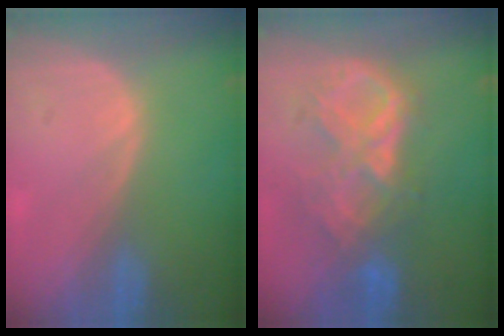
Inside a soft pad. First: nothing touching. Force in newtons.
{"total": 9.2, "press": 7.9, "slide": 4.7}